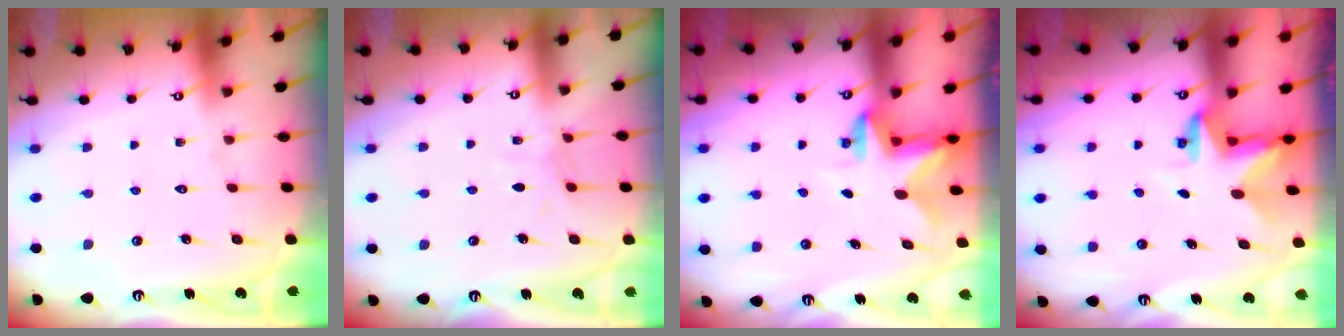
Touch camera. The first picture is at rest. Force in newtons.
{"total": 4.2, "press": 4.1, "slide": 0.6}
{"total": 2.5, "press": 2.5, "slide": 0.5}
{"total": 2.9, "press": 2.9, "slide": 0.2}